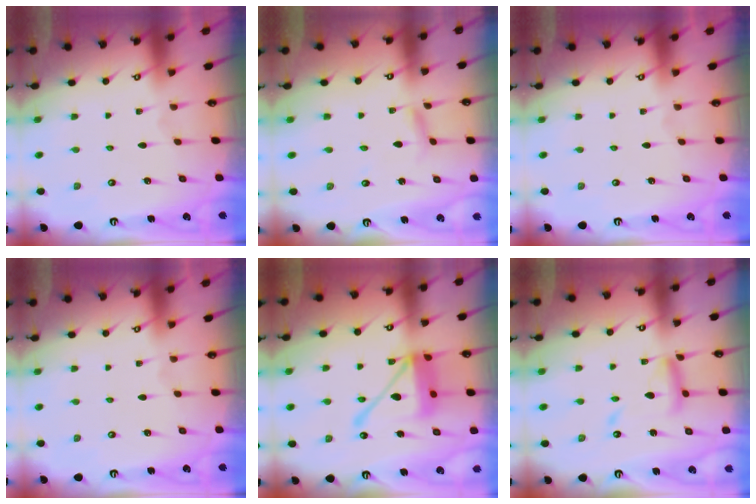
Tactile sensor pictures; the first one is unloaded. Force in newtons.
{"total": 3.4, "press": 3.4, "slide": 0.4}
{"total": 0.0}
{"total": 0.0}
{"total": 15.8, "press": 15.7, "slide": 2.1}
{"total": 13.0, "press": 13.0, "slide": 1.1}